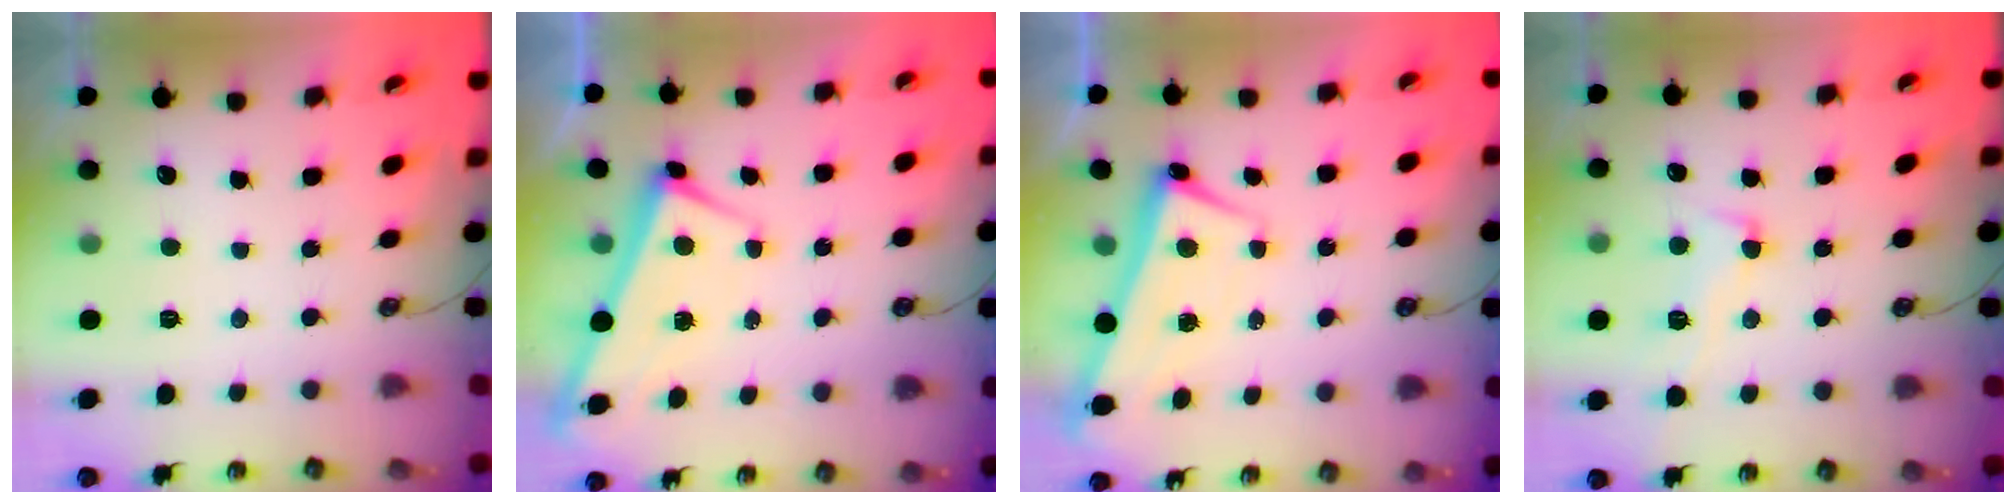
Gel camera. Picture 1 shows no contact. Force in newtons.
{"total": 2.8, "press": 2.8, "slide": 0.5}
{"total": 2.6, "press": 2.5, "slide": 0.8}
{"total": 2.5, "press": 2.3, "slide": 1.1}